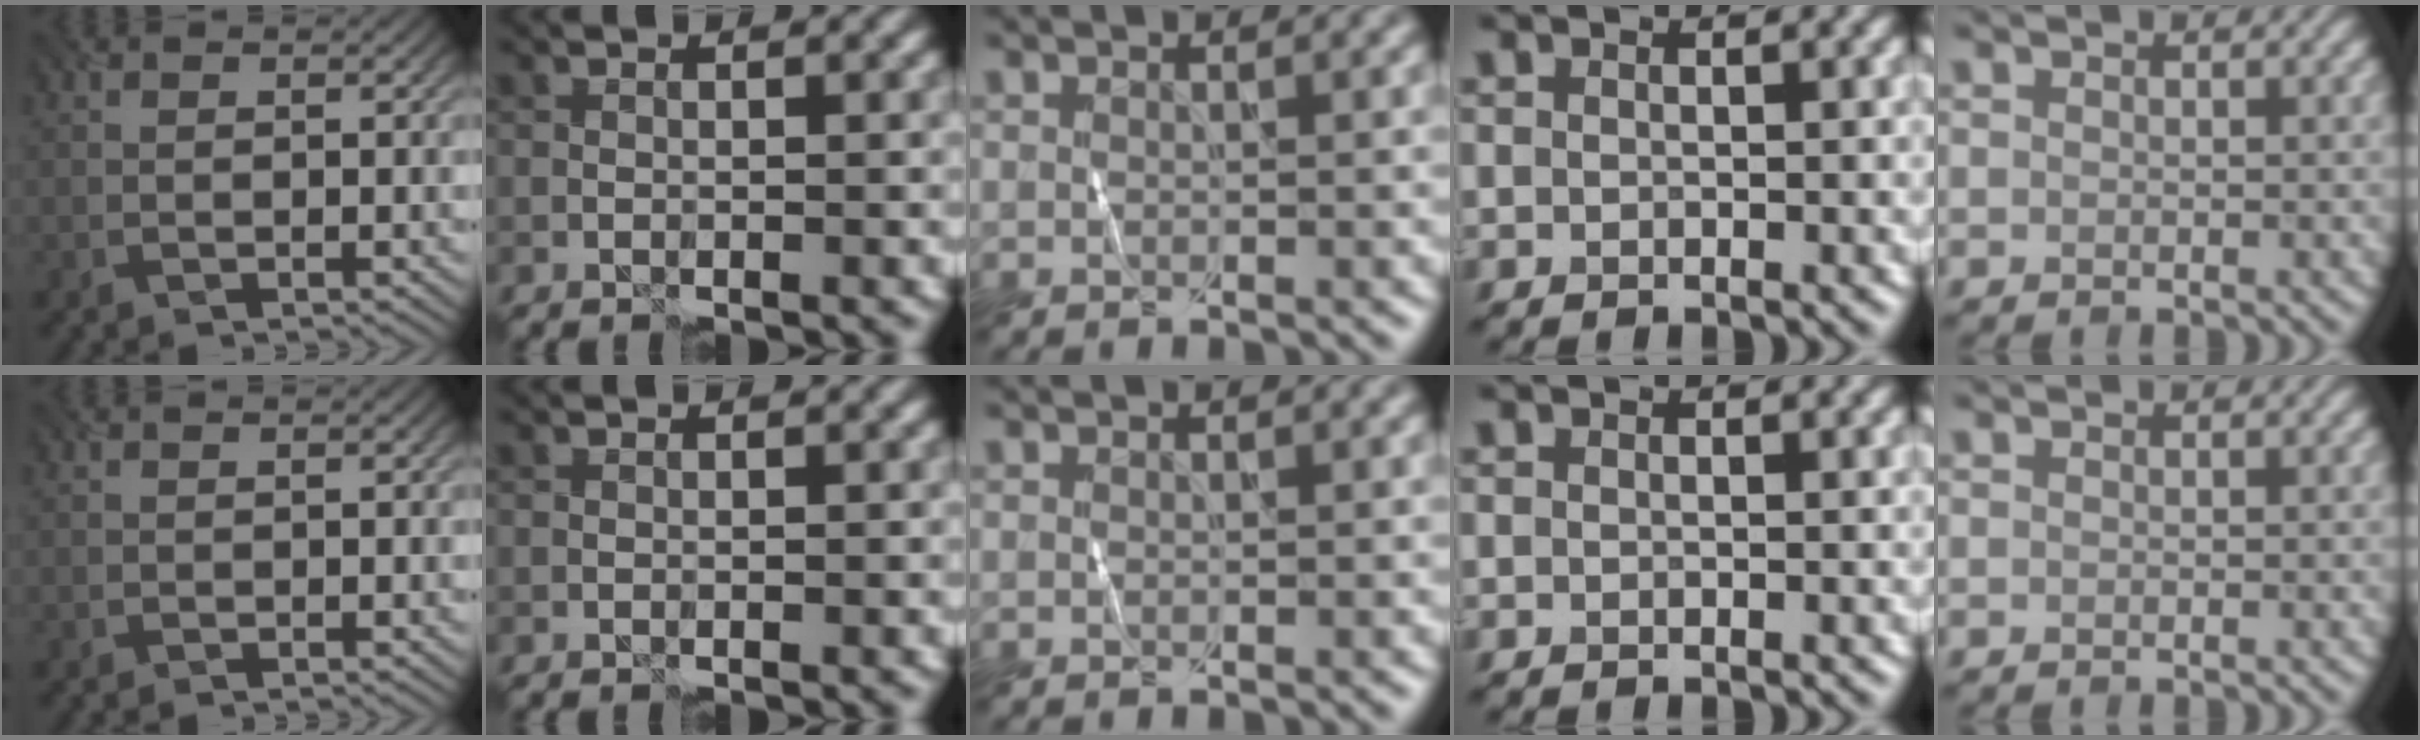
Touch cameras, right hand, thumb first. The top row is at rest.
{}